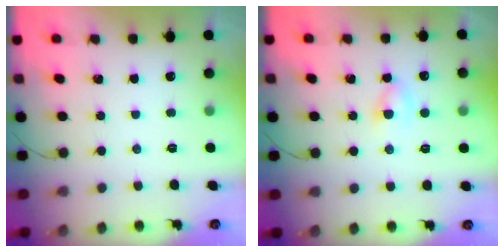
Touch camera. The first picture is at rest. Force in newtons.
{"total": 2.7, "press": 2.4, "slide": 1.2}